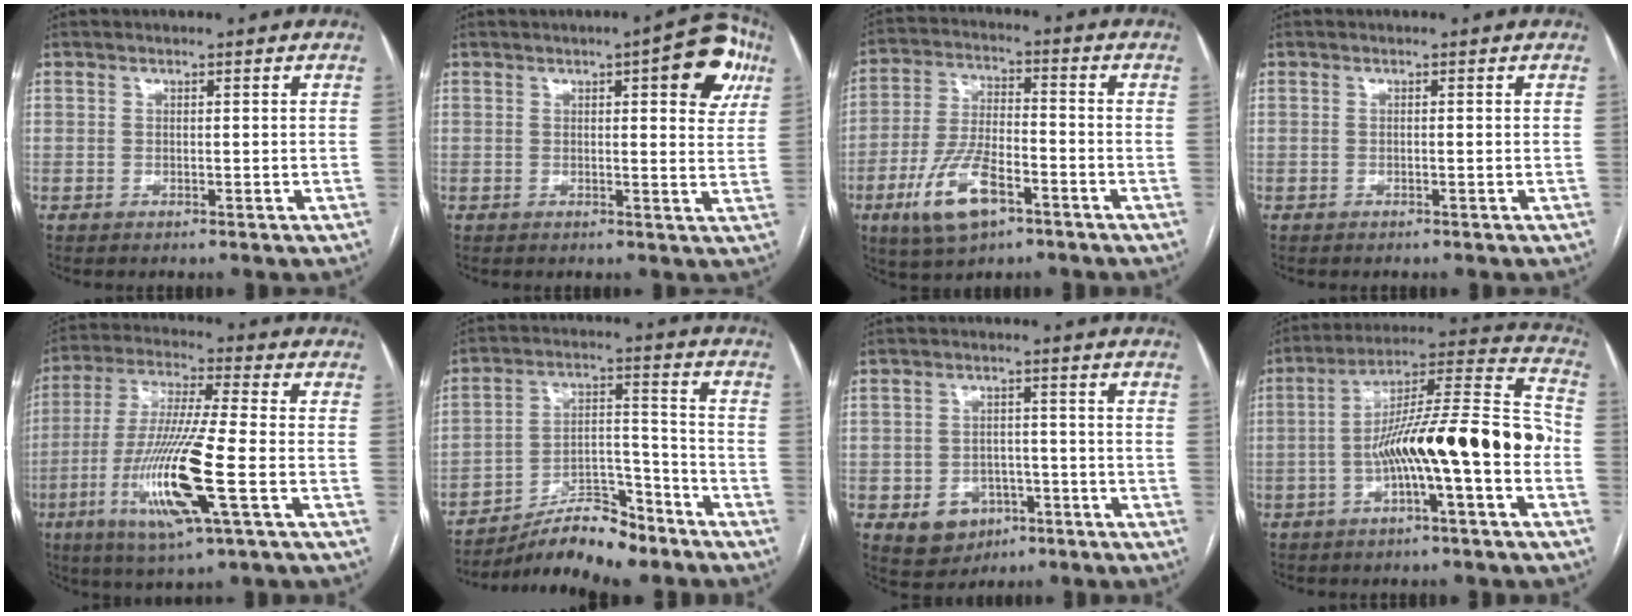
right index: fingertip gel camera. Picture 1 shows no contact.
{"total": 9.0, "force": [3.9, 2.2, 7.8], "torque": [-0.083, 0.008, 0.038]}
{"total": 11.5, "force": [-5.8, 4.3, 9.0], "torque": [-0.196, -0.002, -0.102]}
{"total": 0.0}
{"total": 15.9, "force": [-5.0, 0.4, 15.0], "torque": [-0.311, -0.021, -0.095]}
{"total": 11.8, "force": [-10.0, 2.8, 5.5], "torque": [-0.087, 0.025, -0.171]}
{"total": 6.6, "force": [-2.8, 5.4, 2.6], "torque": [-0.044, 0.006, -0.032]}
{"total": 16.5, "force": [-3.9, 1.7, 15.9], "torque": [-0.262, 0.035, -0.063]}